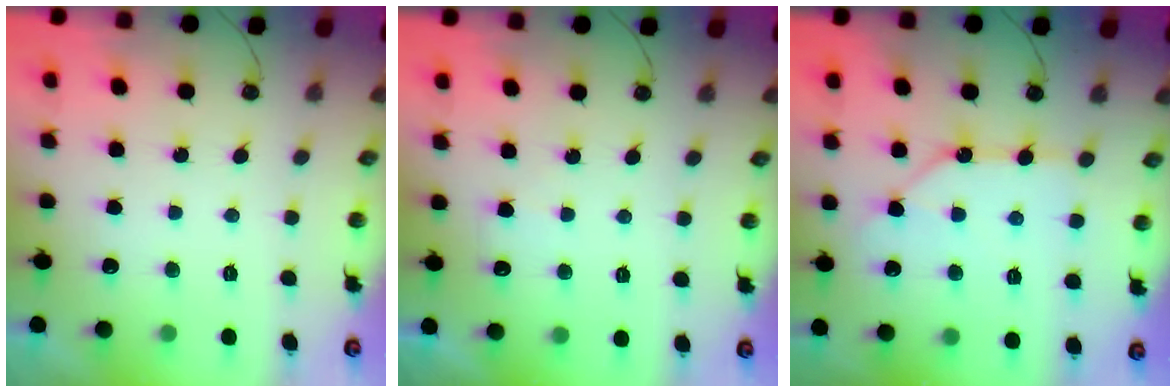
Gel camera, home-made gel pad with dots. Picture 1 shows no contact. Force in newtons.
{"total": 4.0, "press": 4.0, "slide": 0.8}
{"total": 10.1, "press": 10.0, "slide": 1.3}